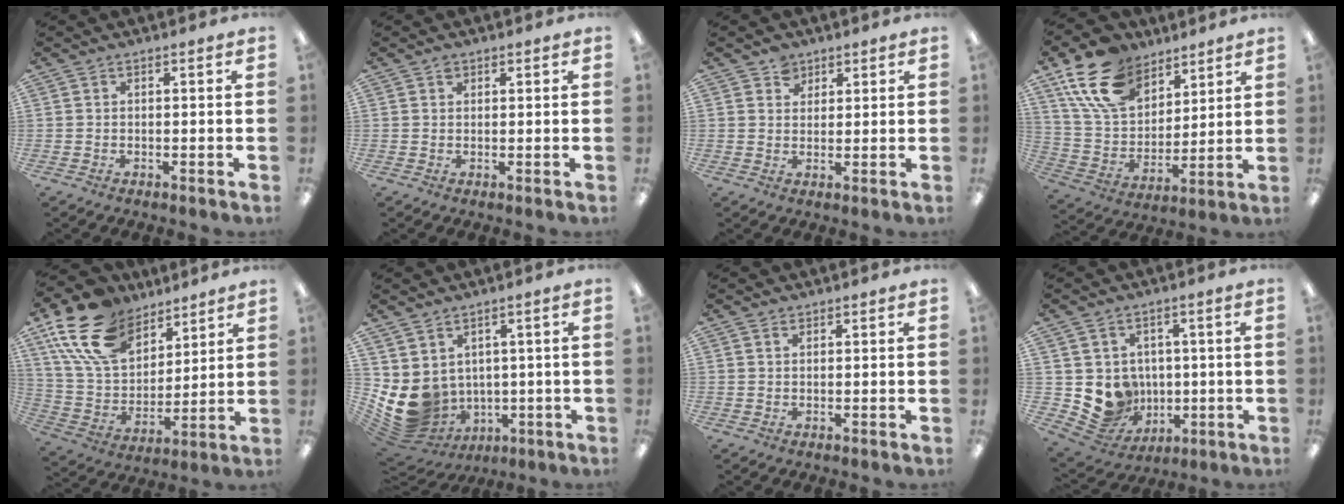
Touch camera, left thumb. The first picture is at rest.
{"total": 1.4, "force": [0.8, 1.0, 0.5], "torque": [-0.012, 0.002, 0.015]}
{"total": 3.7, "force": [2.5, 2.7, 0.4], "torque": [0.000, -0.005, 0.045]}
{"total": 18.2, "force": [11.5, 11.4, 8.4], "torque": [-0.173, -0.040, 0.221]}
{"total": 19.9, "force": [13.1, 11.6, 9.6], "torque": [-0.207, -0.057, 0.245]}
{"total": 9.4, "force": [0.8, 8.3, 4.2], "torque": [-0.112, -0.027, 0.027]}
{"total": 1.2, "force": [0.9, 0.7, 0.4], "torque": [-0.010, 0.001, 0.016]}
{"total": 8.9, "force": [0.6, 8.7, 1.8], "torque": [-0.048, -0.018, 0.023]}